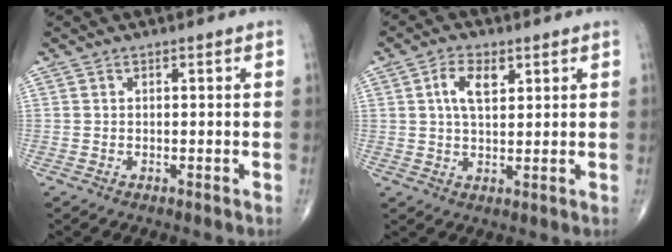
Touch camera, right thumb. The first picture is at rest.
{"total": 5.7, "force": [2.1, 2.9, 4.4], "torque": [-0.079, -0.003, 0.038]}